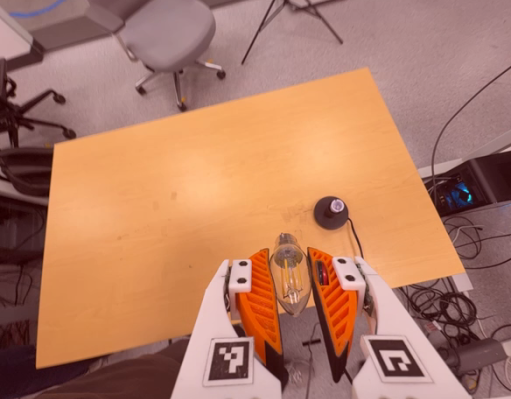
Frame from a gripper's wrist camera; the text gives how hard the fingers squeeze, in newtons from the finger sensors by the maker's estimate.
{"total": 12.5, "left": 12.8, "right": 12.1}